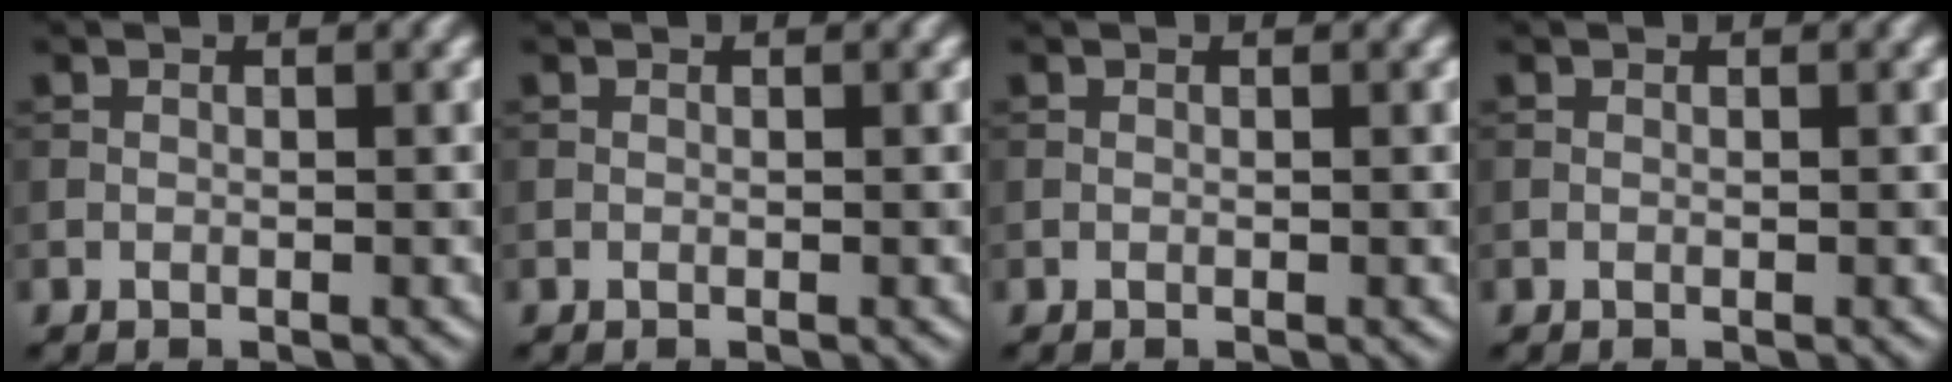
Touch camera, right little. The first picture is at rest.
{"total": 0.0}
{"total": 0.0}
{"total": 0.0}